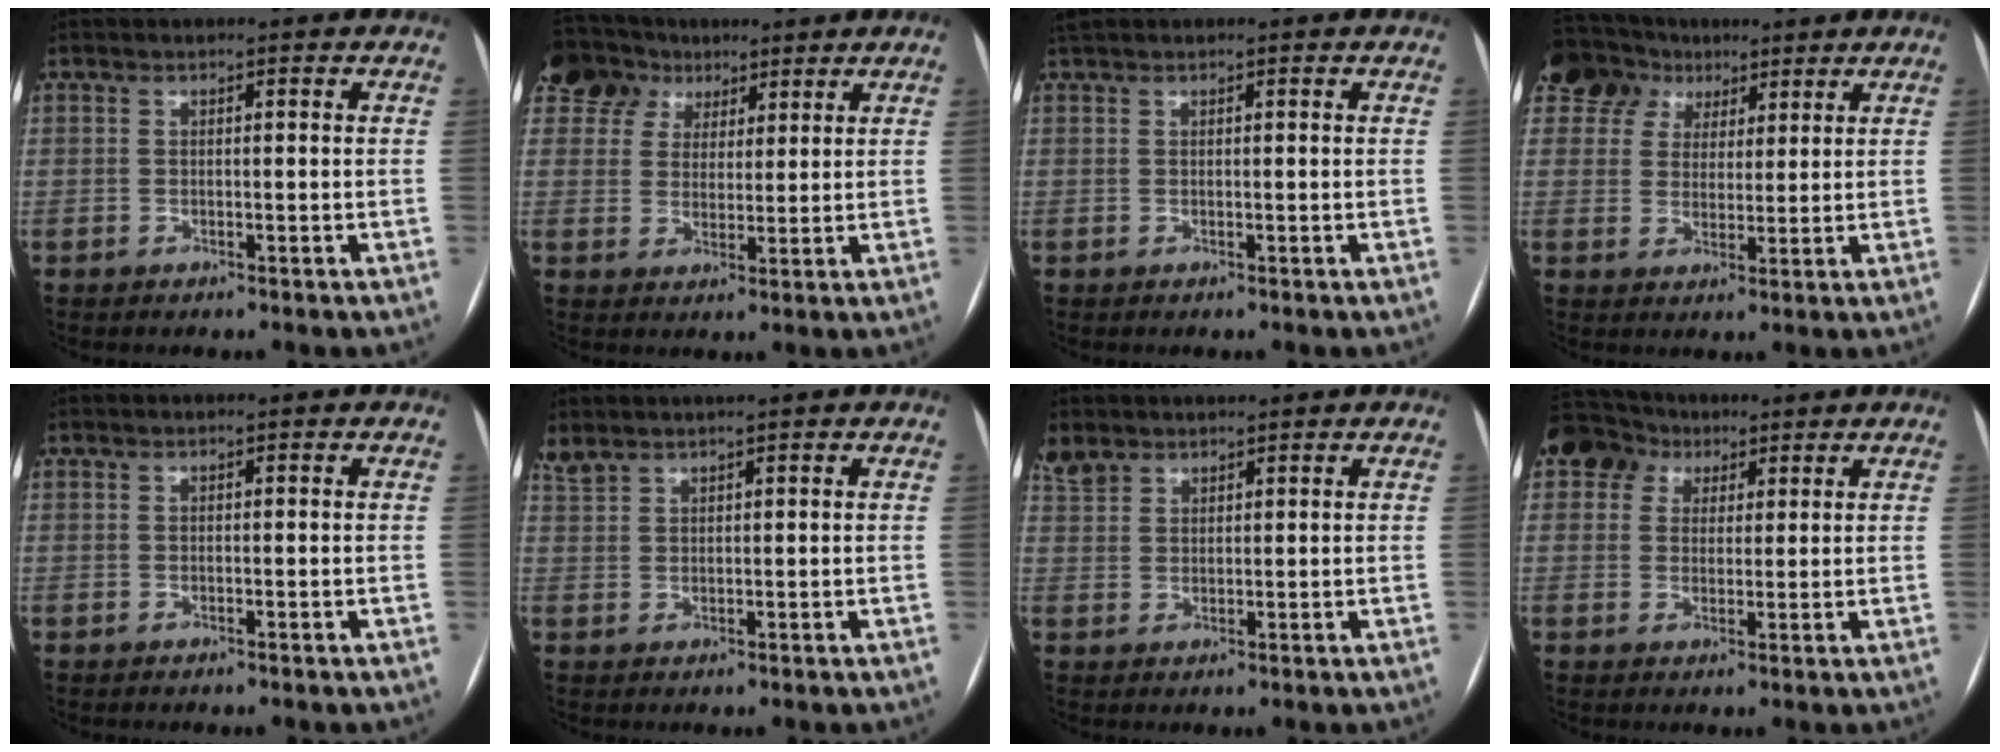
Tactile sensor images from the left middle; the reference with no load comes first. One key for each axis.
{"total": 9.5, "fx": 6.4, "fy": 6.9, "fz": 1.7, "tx": -0.040, "ty": 0.037, "tz": 0.117}
{"total": 0.7, "fx": 0.7, "fy": 0.0, "fz": 0.2, "tx": -0.013, "ty": 0.018, "tz": 0.020}
{"total": 10.0, "fx": 6.4, "fy": 7.4, "fz": 1.9, "tx": -0.047, "ty": 0.042, "tz": 0.117}
{"total": 0.0}
{"total": 3.0, "fx": 2.8, "fy": 0.3, "fz": 1.1, "tx": -0.031, "ty": 0.016, "tz": 0.061}
{"total": 4.5, "fx": 3.8, "fy": 2.4, "fz": 0.8, "tx": -0.019, "ty": 0.020, "tz": 0.079}
{"total": 7.0, "fx": 3.8, "fy": 5.6, "fz": 1.8, "tx": -0.038, "ty": 0.037, "tz": 0.071}